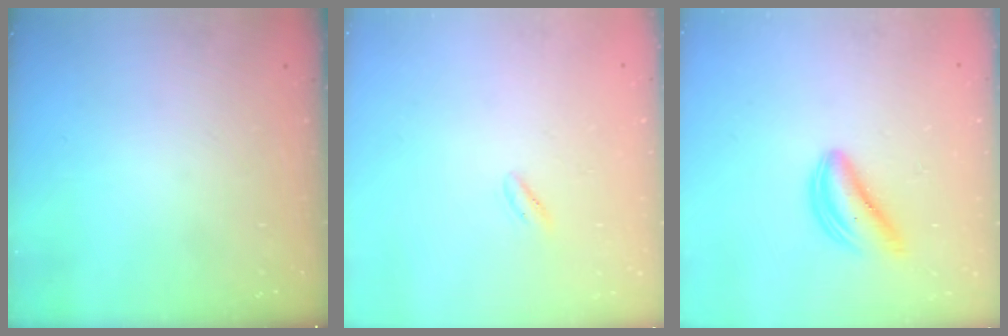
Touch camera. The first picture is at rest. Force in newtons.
{"total": 0.5, "press": 0.0, "slide": 0.5}
{"total": 5.6, "press": 5.6, "slide": 0.5}